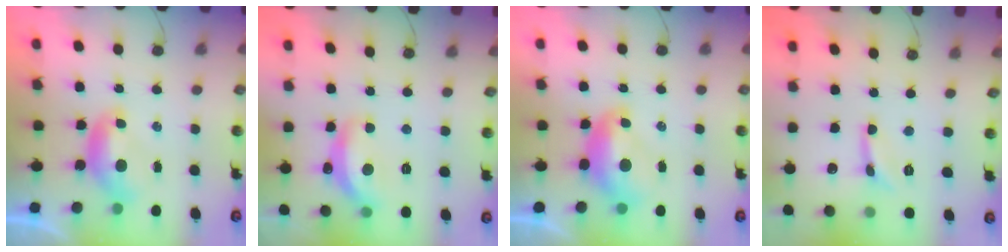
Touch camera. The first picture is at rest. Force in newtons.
{"total": 7.4, "press": 7.4, "slide": 0.6}
{"total": 2.4, "press": 2.3, "slide": 0.7}
{"total": 0.9, "press": 0.8, "slide": 0.3}